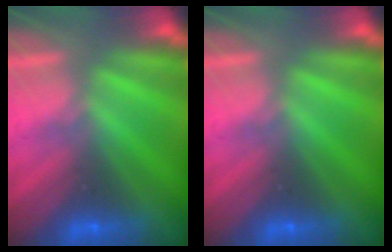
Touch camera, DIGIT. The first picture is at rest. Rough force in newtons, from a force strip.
{"total": 0.0}